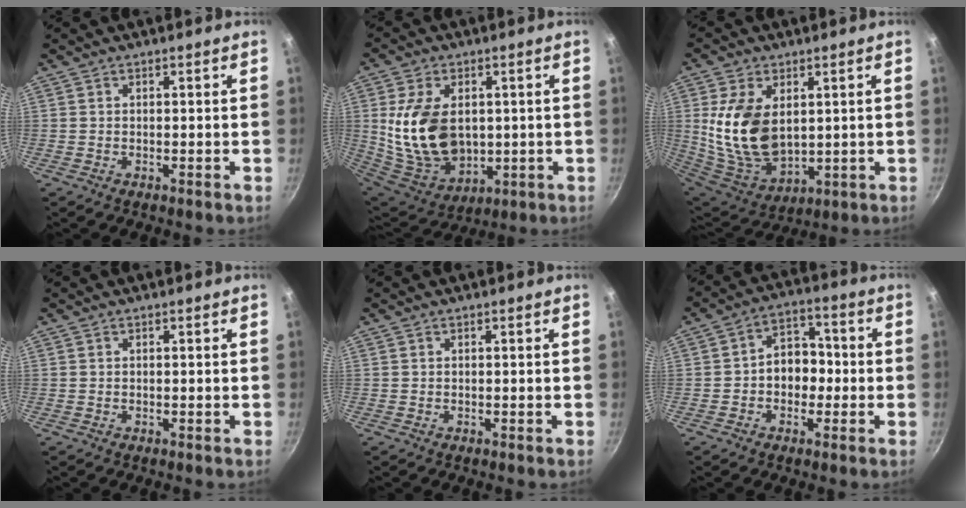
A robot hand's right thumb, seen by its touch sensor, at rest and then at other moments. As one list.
[{"total": 17.5, "force": [1.5, 11.9, 12.8], "torque": [-0.222, -0.023, 0.048]}, {"total": 16.3, "force": [2.7, 10.3, 12.4], "torque": [-0.228, -0.033, 0.069]}, {"total": 0.0}, {"total": 0.0}, {"total": 8.2, "force": [-1.1, 6.3, 5.1], "torque": [-0.025, 0.030, -0.027]}]